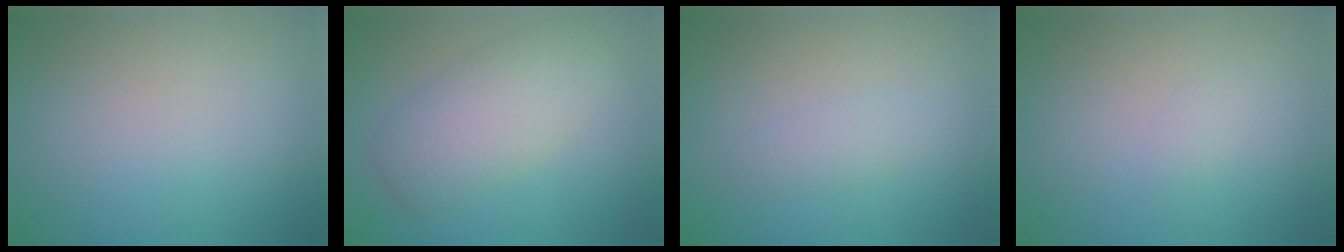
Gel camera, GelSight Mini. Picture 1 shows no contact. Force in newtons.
{"total": 5.0, "press": 5.0, "slide": 0.2}
{"total": 1.3, "press": 1.3, "slide": 0.1}
{"total": 0.7, "press": 0.7, "slide": 0.1}